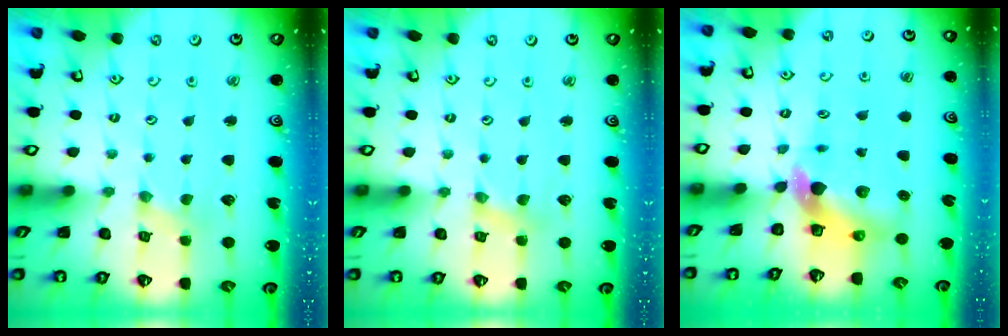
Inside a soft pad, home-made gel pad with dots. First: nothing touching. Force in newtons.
{"total": 1.3, "press": 1.3, "slide": 0.2}
{"total": 7.0, "press": 6.9, "slide": 1.2}